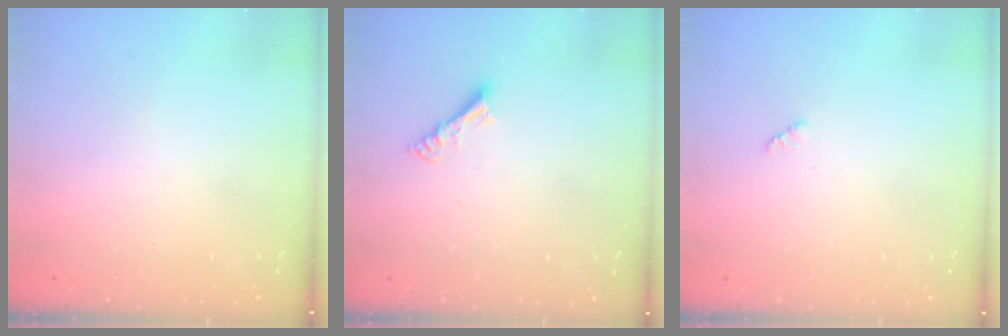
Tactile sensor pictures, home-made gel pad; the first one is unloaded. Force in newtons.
{"total": 4.7, "press": 4.7, "slide": 0.0}
{"total": 2.8, "press": 2.8, "slide": 0.4}